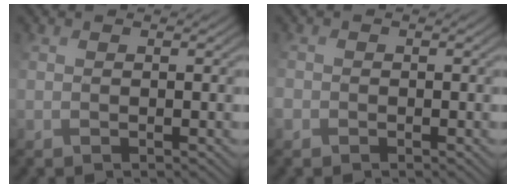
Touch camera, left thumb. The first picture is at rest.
{"total": 1.3, "force": [-1.1, -0.1, -0.6], "torque": [0.002, -0.003, -0.019]}